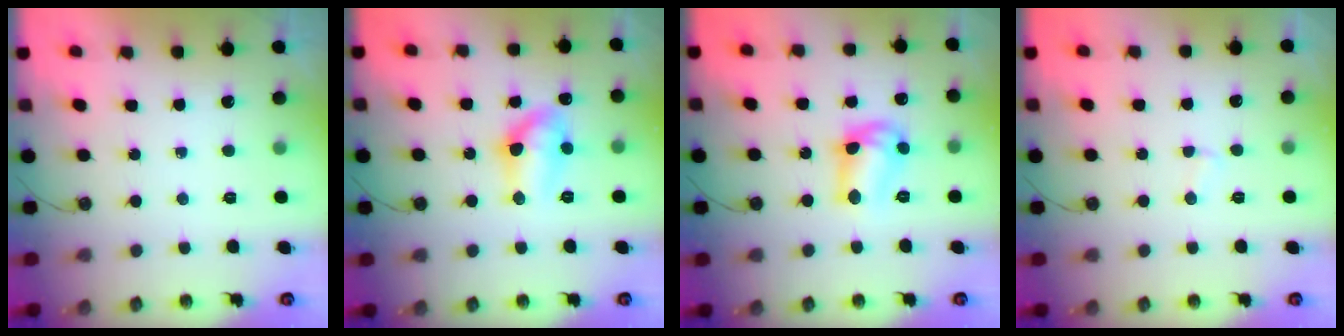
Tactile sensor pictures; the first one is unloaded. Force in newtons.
{"total": 10.9, "press": 10.9, "slide": 0.8}
{"total": 10.9, "press": 10.9, "slide": 0.6}
{"total": 2.3, "press": 2.3, "slide": 0.3}